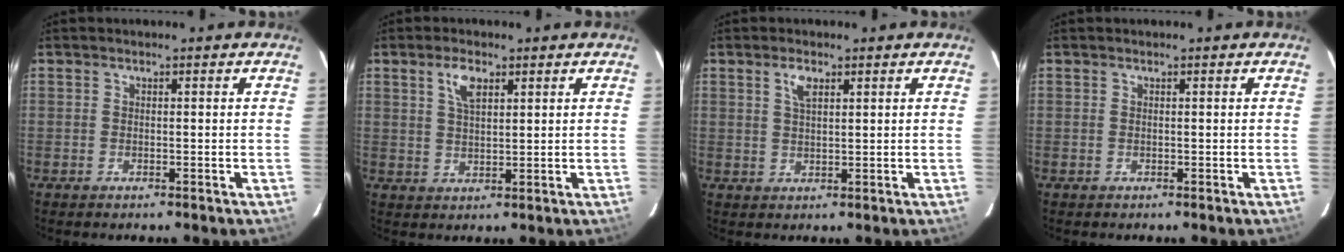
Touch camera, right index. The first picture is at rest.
{"total": 4.4, "force": [2.3, 2.0, 3.3], "torque": [-0.060, 0.007, 0.044]}
{"total": 2.9, "force": [1.5, 1.2, 2.1], "torque": [-0.040, 0.004, 0.029]}
{"total": 0.0}